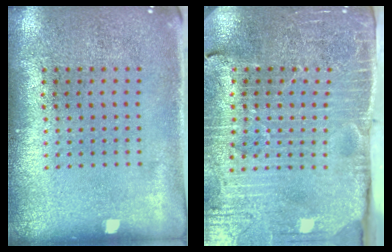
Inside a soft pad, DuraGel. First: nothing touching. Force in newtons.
{"total": 3.6, "press": 3.6, "slide": 0.6}